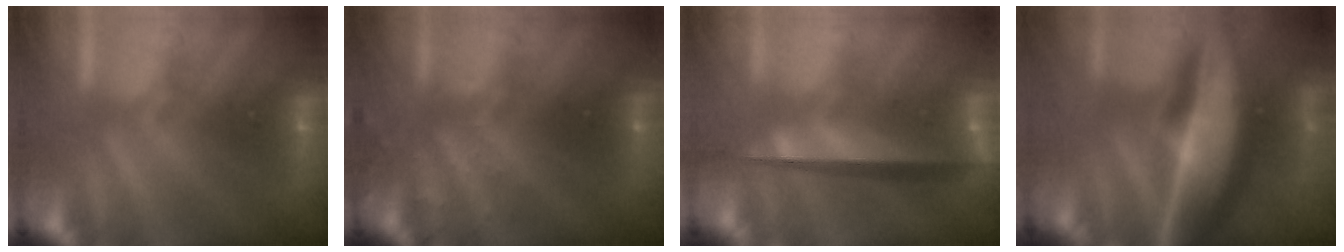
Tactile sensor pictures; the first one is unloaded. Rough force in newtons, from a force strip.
{"total": 3.2}
{"total": 7.4}
{"total": 6.5}